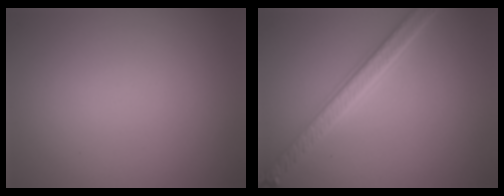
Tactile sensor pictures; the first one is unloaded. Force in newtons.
{"total": 4.2, "press": 3.5, "slide": 2.3}